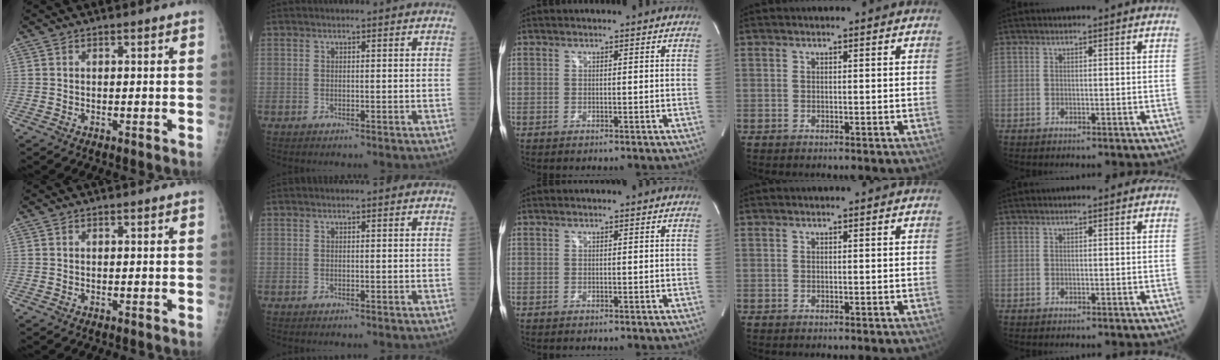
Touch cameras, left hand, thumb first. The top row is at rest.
{}